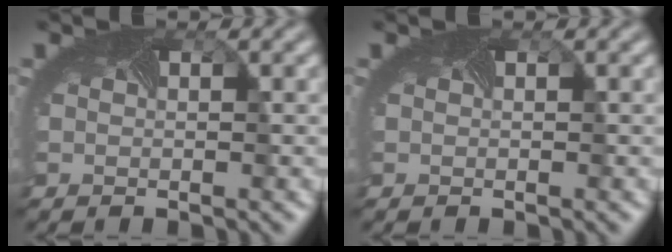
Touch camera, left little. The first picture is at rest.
{"total": 0.0}